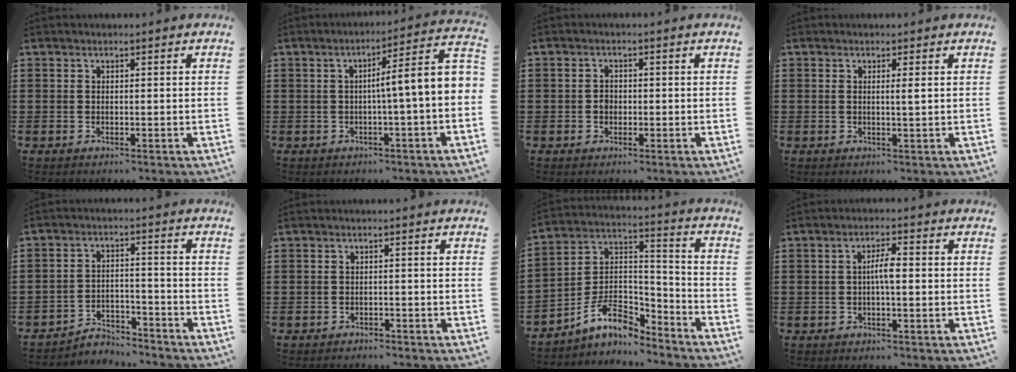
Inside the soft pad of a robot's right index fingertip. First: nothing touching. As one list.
[{"total": 6.0, "force": [-0.6, -0.3, 6.0], "torque": [-0.102, -0.023, -0.019]}, {"total": 1.4, "force": [-0.4, 1.0, 0.8], "torque": [-0.018, 0.002, -0.007]}, {"total": 1.3, "force": [0.3, -0.2, 1.2], "torque": [-0.023, -0.003, 0.004]}, {"total": 4.1, "force": [-4.0, 0.8, 0.4], "torque": [-0.012, 0.009, -0.084]}, {"total": 1.2, "force": [-1.2, 0.3, -0.1], "torque": [-0.003, 0.004, -0.027]}, {"total": 8.8, "force": [-6.0, 4.6, 4.5], "torque": [-0.101, 0.007, -0.117]}, {"total": 3.1, "force": [-0.3, 0.7, 3.1], "torque": [-0.056, 0.003, -0.007]}]